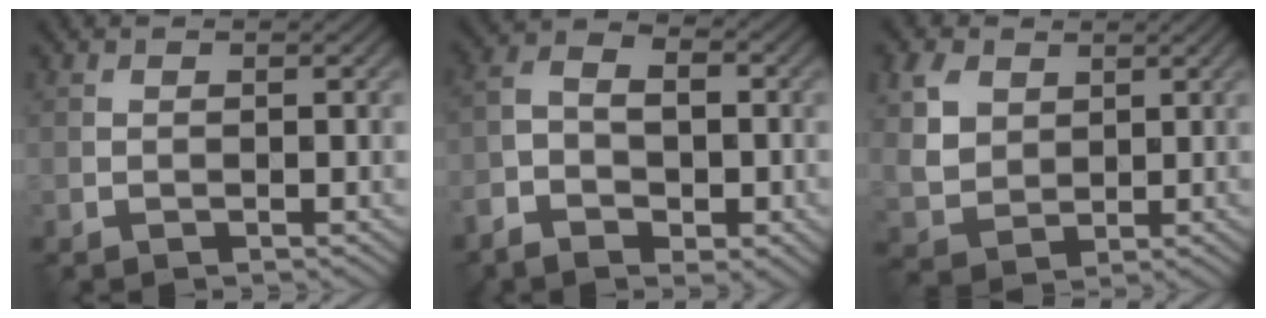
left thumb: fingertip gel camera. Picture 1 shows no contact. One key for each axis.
{"total": 7.4, "fx": -3.3, "fy": 4.6, "fz": 4.8, "tx": -0.098, "ty": -0.008, "tz": -0.062}
{"total": 7.0, "fx": 2.9, "fy": 5.2, "fz": 3.7, "tx": -0.123, "ty": 0.007, "tz": 0.059}